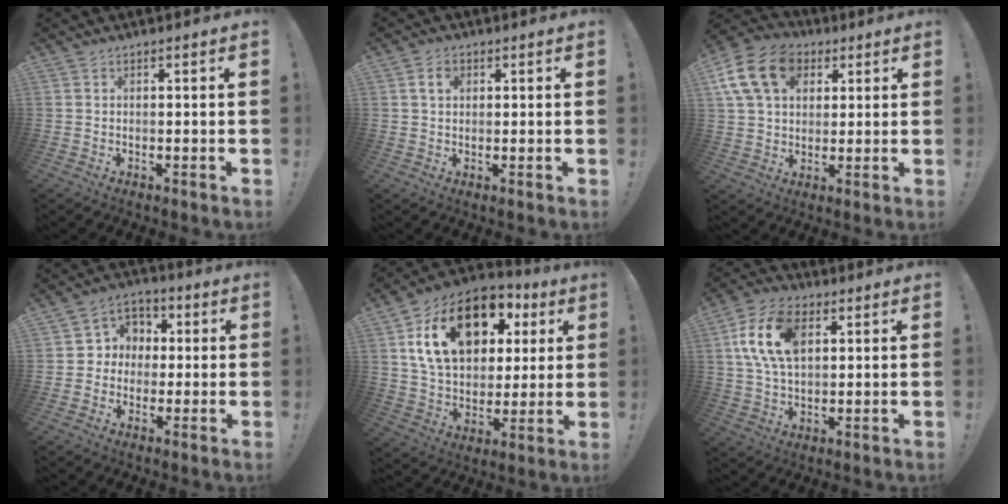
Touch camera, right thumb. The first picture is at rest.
{"total": 3.6, "force": [1.2, 2.5, 2.2], "torque": [-0.038, 0.004, 0.021]}
{"total": 17.2, "force": [6.1, 12.9, 9.6], "torque": [-0.166, -0.014, 0.119]}
{"total": 7.0, "force": [-0.8, 6.8, 1.4], "torque": [-0.017, 0.015, -0.010]}
{"total": 21.9, "force": [8.6, 14.4, 14.0], "torque": [-0.234, -0.024, 0.156]}
{"total": 15.8, "force": [4.6, 9.8, 11.5], "torque": [-0.225, 0.004, 0.086]}